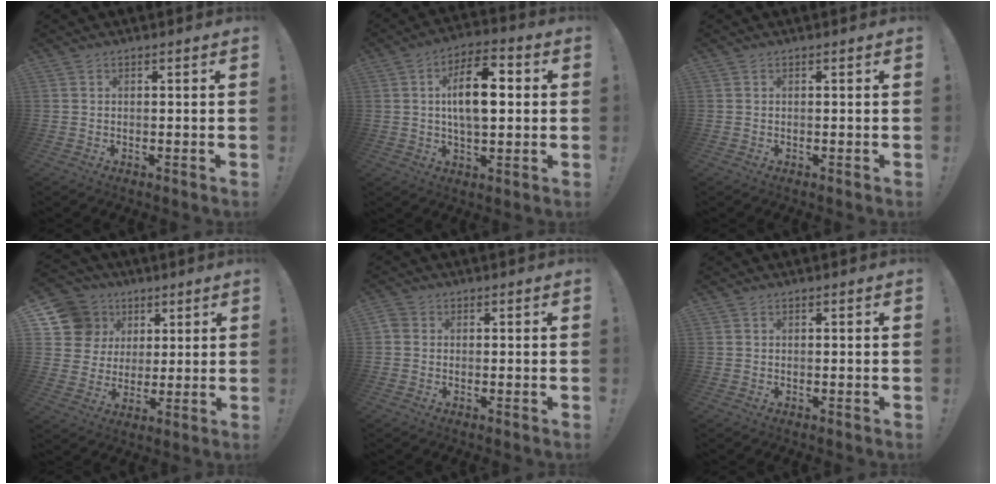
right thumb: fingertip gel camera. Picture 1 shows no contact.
{"total": 13.6, "force": [1.5, 6.9, 11.6], "torque": [-0.192, 0.003, 0.018]}
{"total": 0.0}
{"total": 13.4, "force": [5.3, 11.6, 4.2], "torque": [-0.056, -0.020, 0.117]}
{"total": 2.3, "force": [0.2, 2.0, 1.1], "torque": [-0.023, 0.009, 0.006]}
{"total": 0.0}